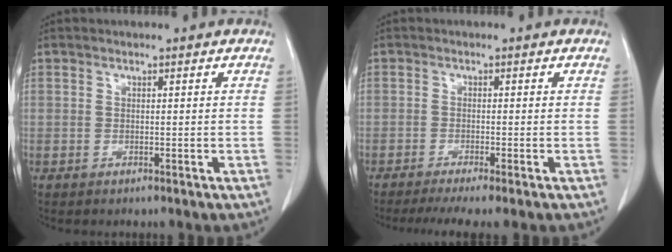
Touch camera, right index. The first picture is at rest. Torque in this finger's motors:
{"motor_torque": [0.54, -0.60, 0.26, 0.09]}